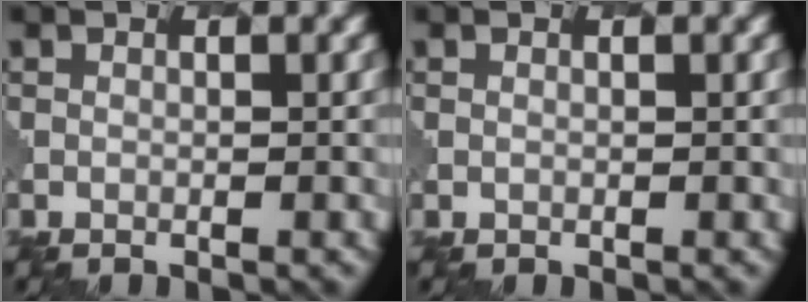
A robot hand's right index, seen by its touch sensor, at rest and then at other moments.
{"total": 0.0}